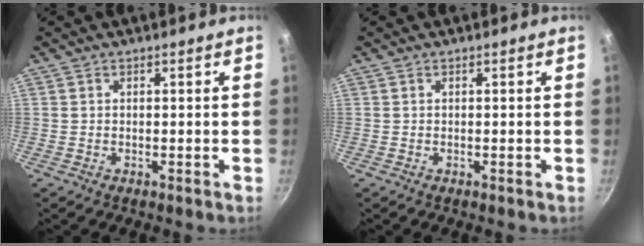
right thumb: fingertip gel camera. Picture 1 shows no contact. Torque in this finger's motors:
{"motor_torque": [-0.06, 0.06, -0.08, 0.08, 0.00]}